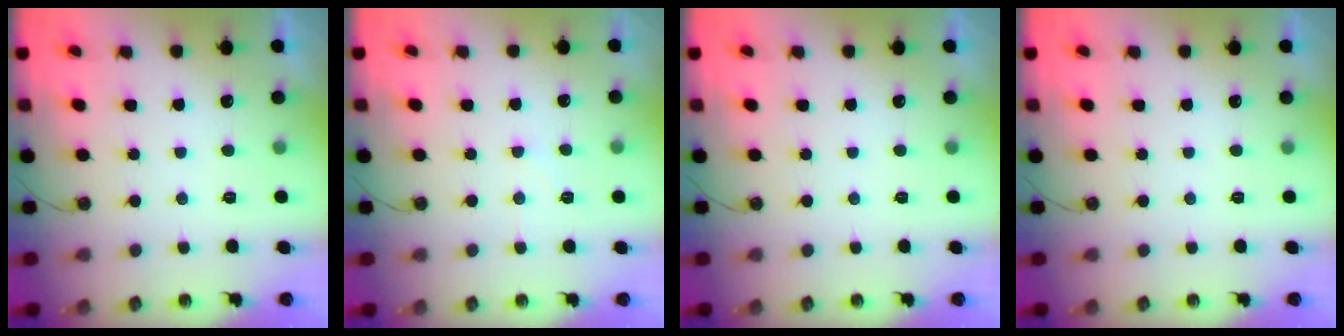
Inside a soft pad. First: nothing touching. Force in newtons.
{"total": 5.5, "press": 5.5, "slide": 0.8}
{"total": 0.0}
{"total": 0.0}